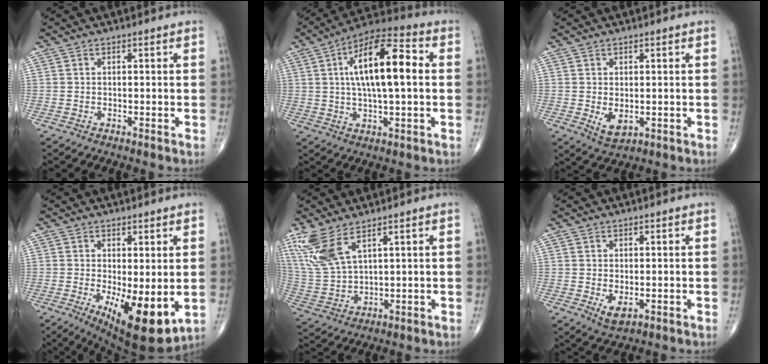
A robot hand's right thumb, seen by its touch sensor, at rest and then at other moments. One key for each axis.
{"total": 16.4, "fx": 2.4, "fy": 5.7, "fz": 15.2, "tx": -0.255, "ty": 0.023, "tz": 0.032}
{"total": 3.7, "fx": -0.4, "fy": 2.2, "fz": 3.0, "tx": -0.041, "ty": -0.010, "tz": 0.004}
{"total": 11.5, "fx": -2.1, "fy": 4.1, "fz": 10.6, "tx": -0.155, "ty": -0.029, "tz": -0.018}
{"total": 10.1, "fx": 6.3, "fy": 3.4, "fz": 7.1, "tx": -0.169, "ty": -0.021, "tz": 0.146}
{"total": 2.9, "fx": -0.5, "fy": 1.5, "fz": 2.4, "tx": -0.034, "ty": -0.008, "tz": 0.000}